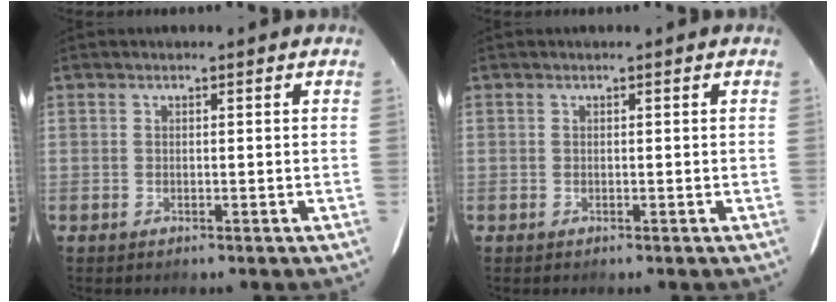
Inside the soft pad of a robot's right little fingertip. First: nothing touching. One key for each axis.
{"total": 0.0}